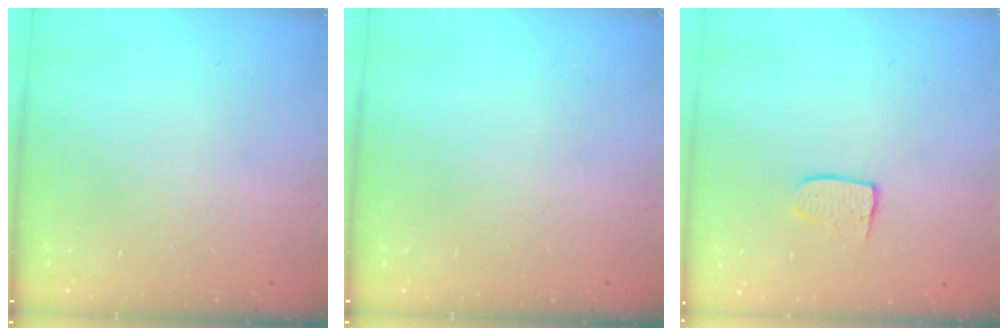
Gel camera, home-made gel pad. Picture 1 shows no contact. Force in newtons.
{"total": 0.0}
{"total": 6.7, "press": 6.7, "slide": 0.4}